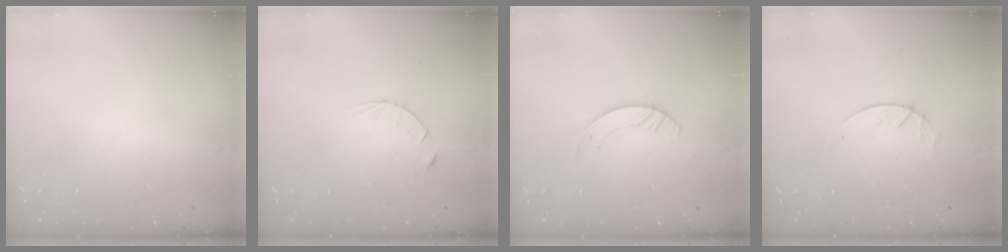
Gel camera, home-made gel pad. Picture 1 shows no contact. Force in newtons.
{"total": 4.1, "press": 4.0, "slide": 0.4}
{"total": 3.5, "press": 3.5, "slide": 0.4}
{"total": 2.9, "press": 2.9, "slide": 0.4}